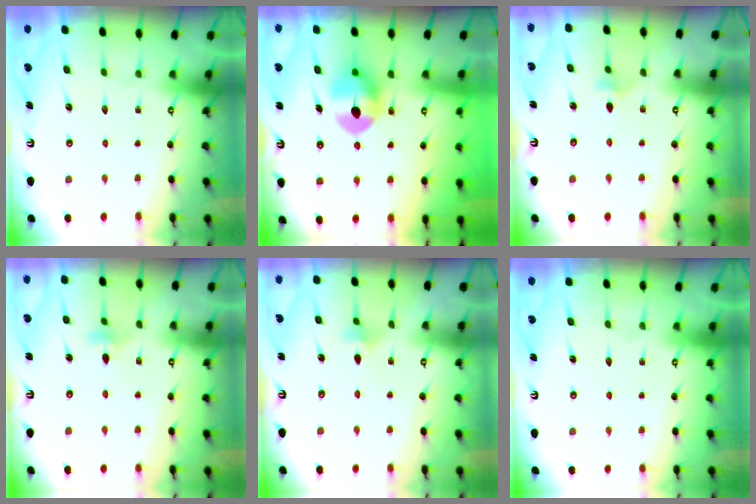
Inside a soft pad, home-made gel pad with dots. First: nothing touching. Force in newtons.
{"total": 9.1, "press": 9.0, "slide": 1.0}
{"total": 2.9, "press": 2.8, "slide": 0.9}
{"total": 4.8, "press": 4.6, "slide": 1.3}
{"total": 3.0, "press": 2.9, "slide": 0.8}
{"total": 0.0}